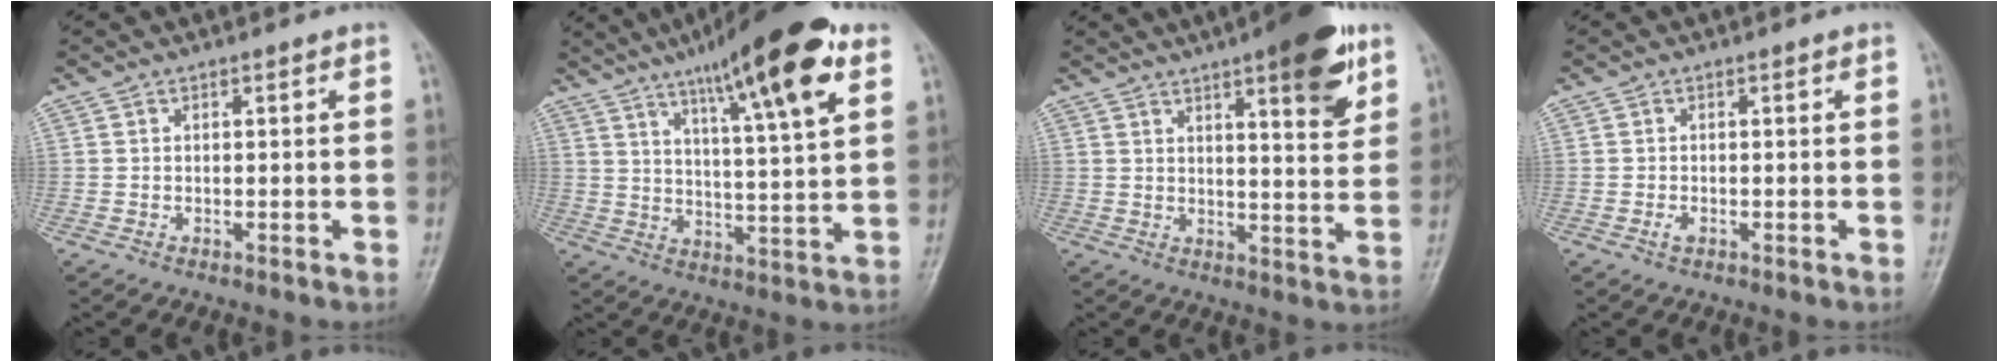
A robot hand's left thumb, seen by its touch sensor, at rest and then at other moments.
{"total": 19.1, "force": [10.6, 3.5, 15.5], "torque": [-0.222, -0.034, 0.164]}
{"total": 13.2, "force": [7.2, 3.4, 10.4], "torque": [-0.118, -0.033, 0.094]}
{"total": 1.0, "force": [-0.4, 0.7, 0.7], "torque": [-0.012, -0.001, -0.008]}